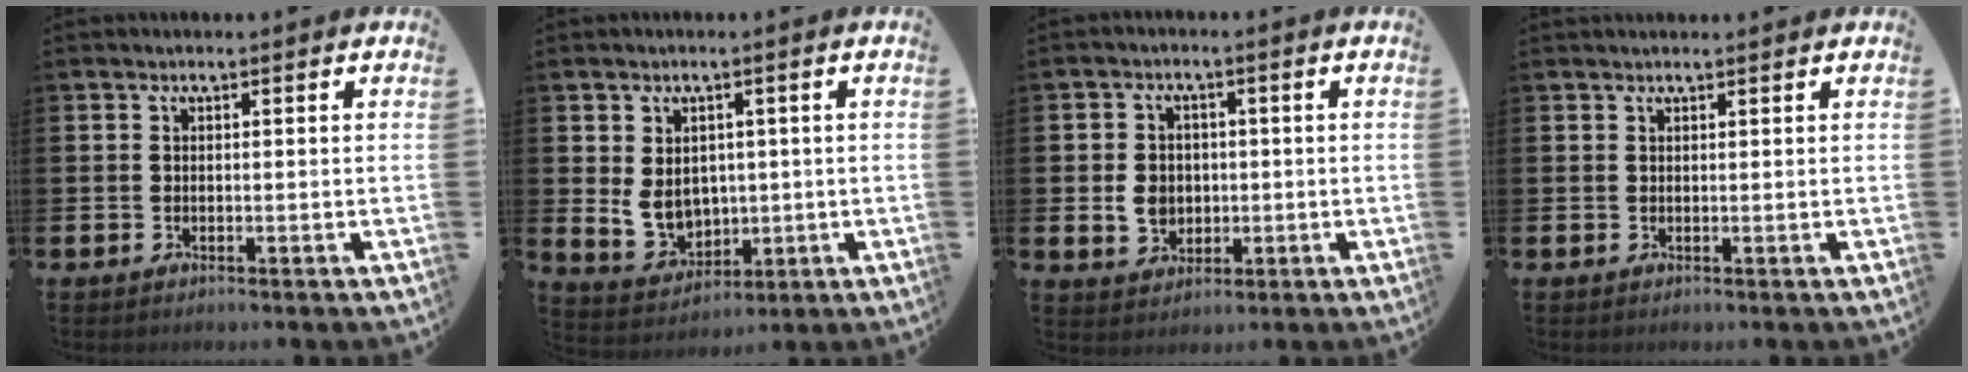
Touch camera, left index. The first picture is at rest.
{"total": 5.1, "force": [0.9, 4.3, 2.7], "torque": [-0.040, -0.002, 0.014]}
{"total": 4.4, "force": [-0.1, 3.8, 2.1], "torque": [-0.025, 0.002, -0.008]}
{"total": 0.7, "force": [0.7, 0.0, 0.1], "torque": [0.005, -0.003, 0.012]}